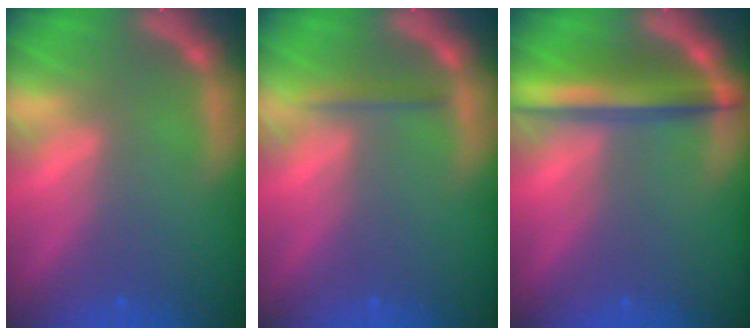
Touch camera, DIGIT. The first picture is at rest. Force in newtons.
{"total": 1.4}
{"total": 5.5}